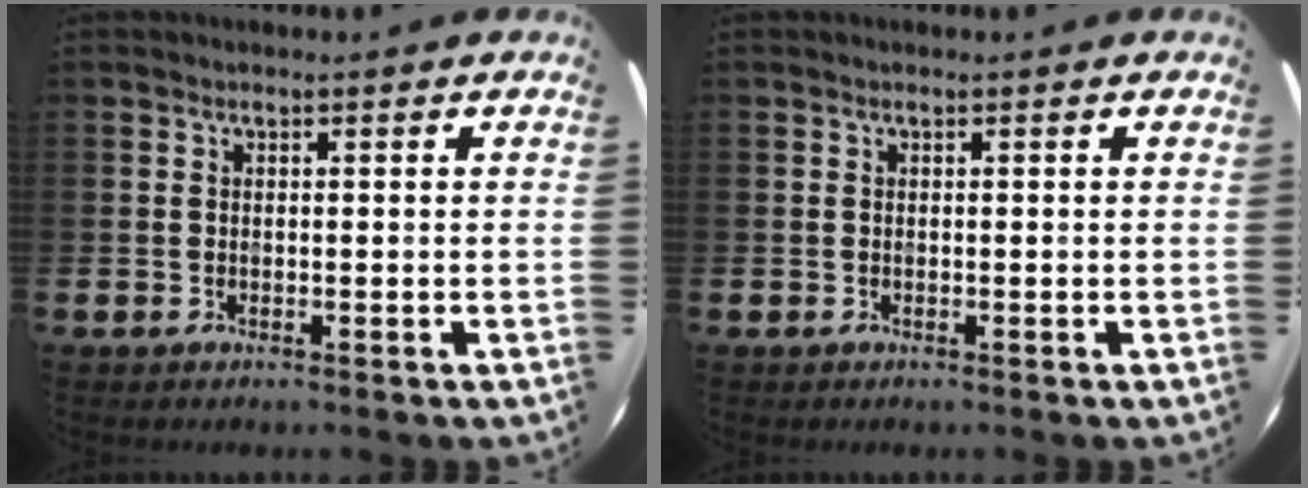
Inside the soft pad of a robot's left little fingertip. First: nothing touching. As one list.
[{"total": 0.0}]